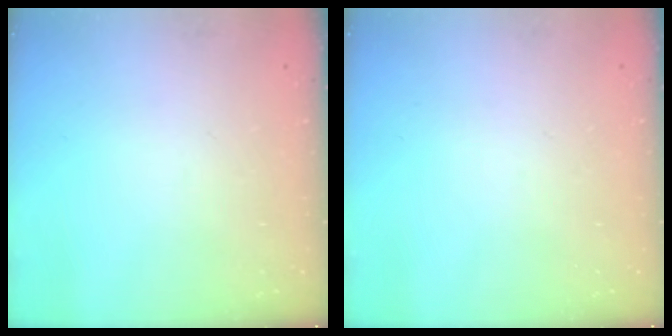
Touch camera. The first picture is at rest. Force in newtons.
{"total": 0.0}